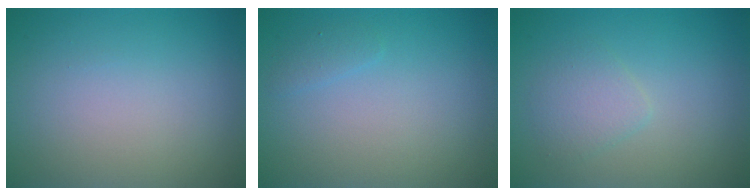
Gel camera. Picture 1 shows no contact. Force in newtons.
{"total": 0.8, "press": 0.8, "slide": 0.1}
{"total": 1.9, "press": 1.9, "slide": 0.1}